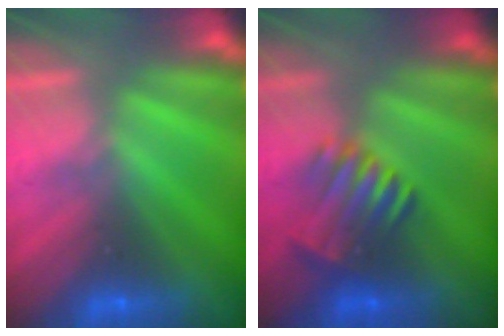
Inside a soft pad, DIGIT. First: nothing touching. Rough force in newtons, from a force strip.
{"total": 3.9}